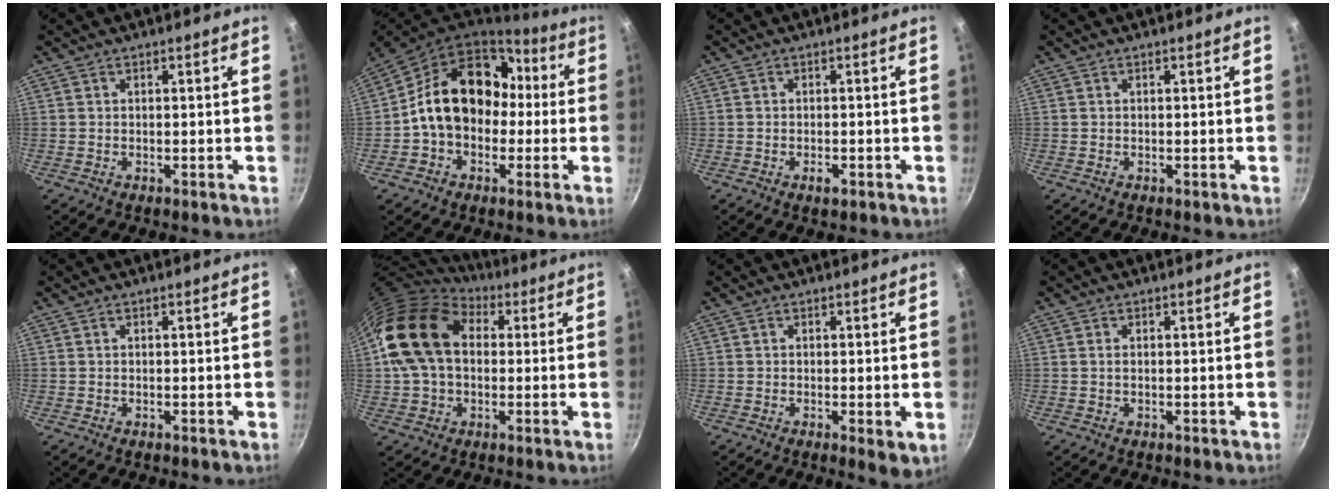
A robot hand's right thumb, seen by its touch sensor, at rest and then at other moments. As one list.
[{"total": 18.3, "force": [0.6, 14.0, 11.8], "torque": [-0.155, 0.055, 0.003]}, {"total": 1.8, "force": [-0.9, 0.8, 1.3], "torque": [-0.021, 0.005, -0.016]}, {"total": 0.0}, {"total": 0.0}, {"total": 17.2, "force": [3.3, 12.3, 11.5], "torque": [-0.188, 0.020, 0.047]}, {"total": 3.1, "force": [-0.5, 1.0, 2.9], "torque": [-0.046, -0.013, -0.007]}, {"total": 0.8, "force": [0.1, 0.5, 0.7], "torque": [-0.014, 0.001, 0.001]}]